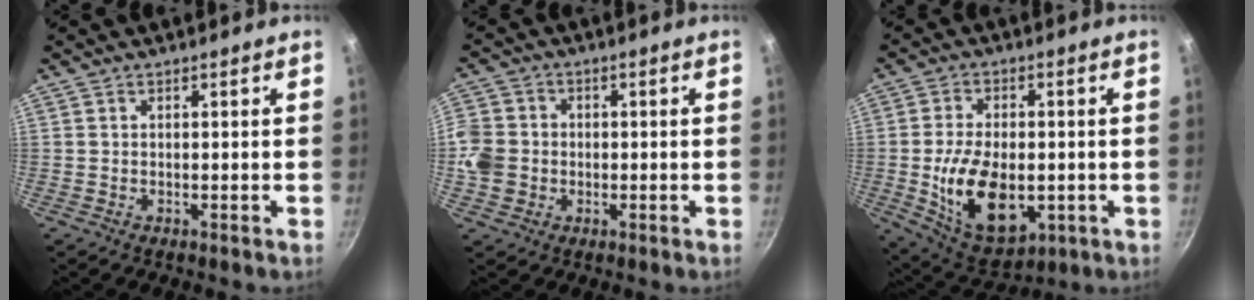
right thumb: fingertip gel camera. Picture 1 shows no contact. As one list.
[{"total": 8.2, "force": [-1.2, 7.4, 3.3], "torque": [-0.055, 0.015, -0.037]}, {"total": 16.1, "force": [-2.3, 9.6, 12.7], "torque": [-0.204, -0.006, -0.024]}]